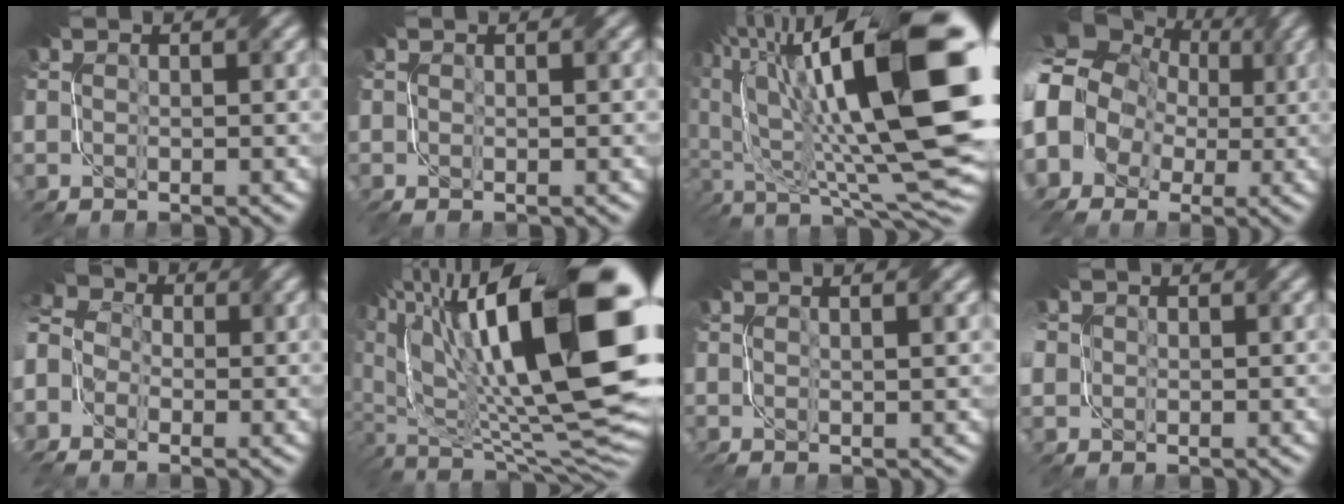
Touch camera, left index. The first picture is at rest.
{"total": 1.0, "force": [0.1, 0.3, 0.9], "torque": [-0.011, -0.001, 0.003]}
{"total": 18.9, "force": [3.2, 6.5, 17.5], "torque": [-0.265, 0.014, 0.065]}
{"total": 12.0, "force": [0.0, 10.6, 5.7], "torque": [-0.136, 0.000, -0.031]}
{"total": 6.6, "force": [-3.0, 4.7, 3.5], "torque": [-0.087, -0.010, -0.056]}
{"total": 18.4, "force": [3.2, 8.0, 16.2], "torque": [-0.259, -0.012, 0.073]}
{"total": 2.6, "force": [0.8, 0.9, 2.3], "torque": [-0.017, 0.006, 0.002]}
{"total": 2.7, "force": [0.8, 2.3, 1.1], "torque": [-0.030, 0.008, 0.016]}